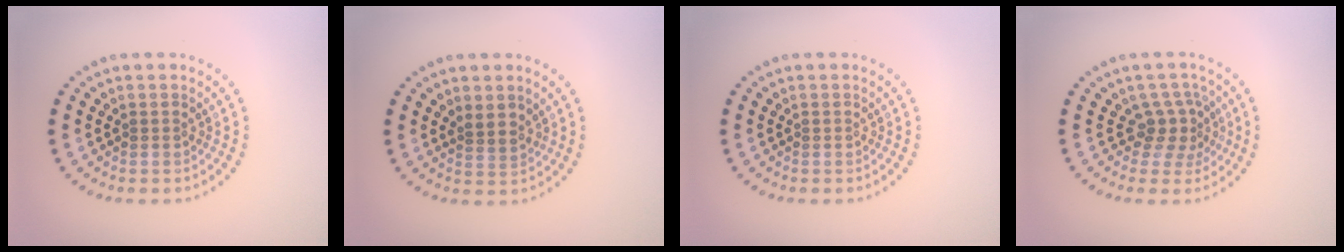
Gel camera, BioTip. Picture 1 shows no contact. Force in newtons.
{"total": 1.6, "press": 1.4, "slide": 0.8}
{"total": 0.0}
{"total": 2.8, "press": 1.9, "slide": 2.0}